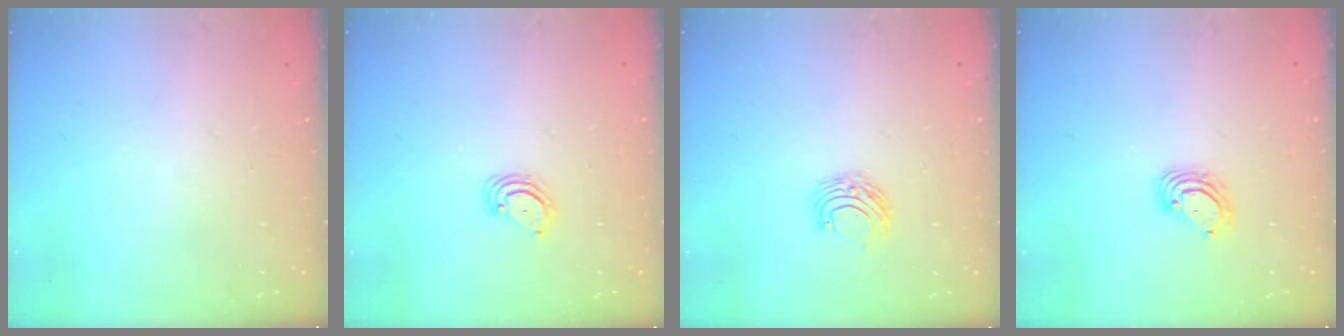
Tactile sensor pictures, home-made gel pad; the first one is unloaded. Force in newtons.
{"total": 3.8, "press": 3.8, "slide": 0.3}
{"total": 6.3, "press": 6.3, "slide": 0.5}
{"total": 5.2, "press": 5.2, "slide": 0.6}